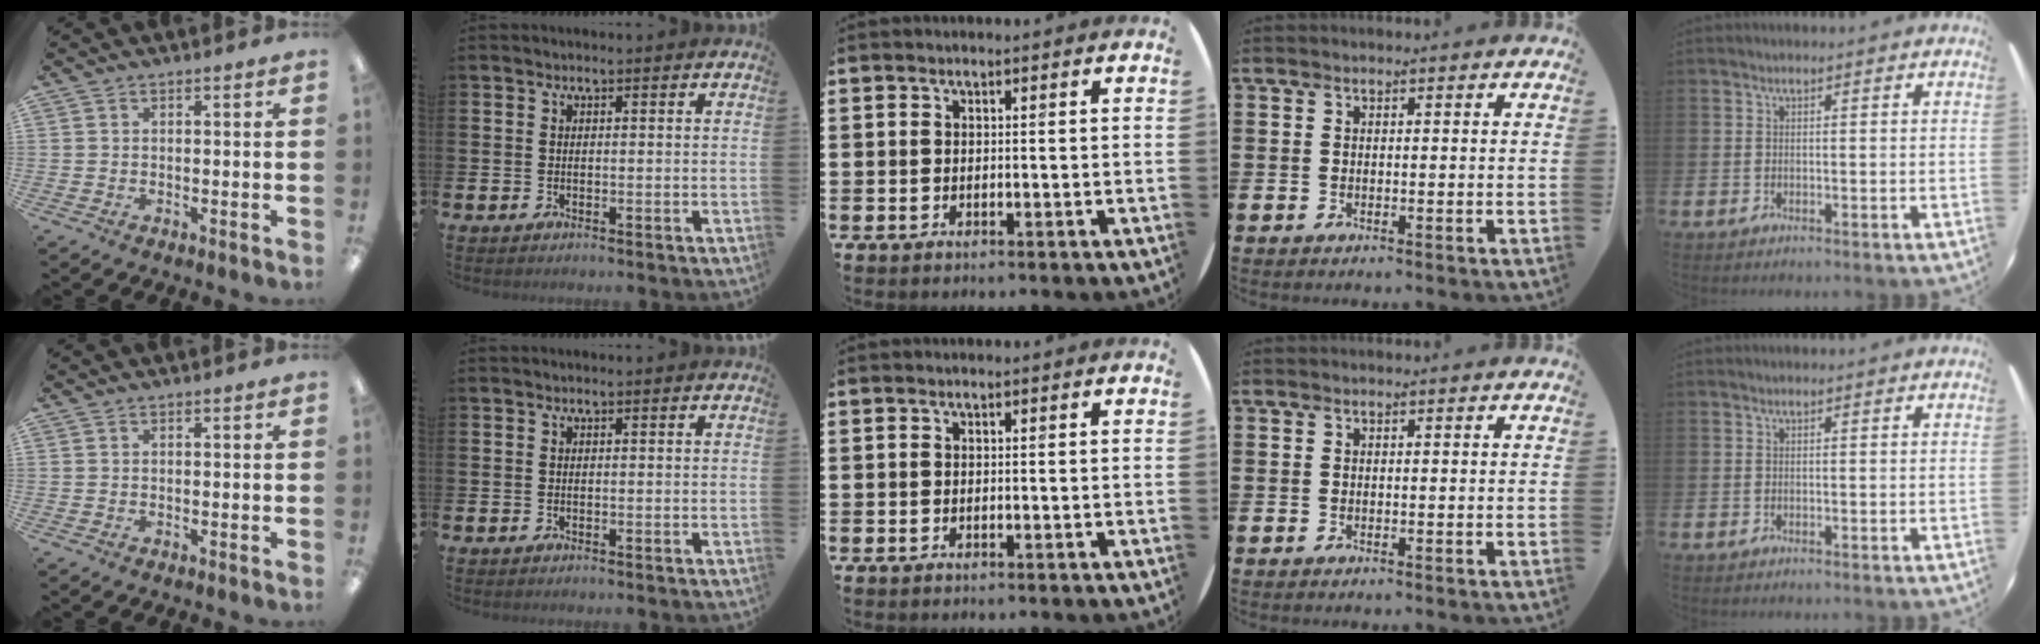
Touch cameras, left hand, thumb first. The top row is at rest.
{}